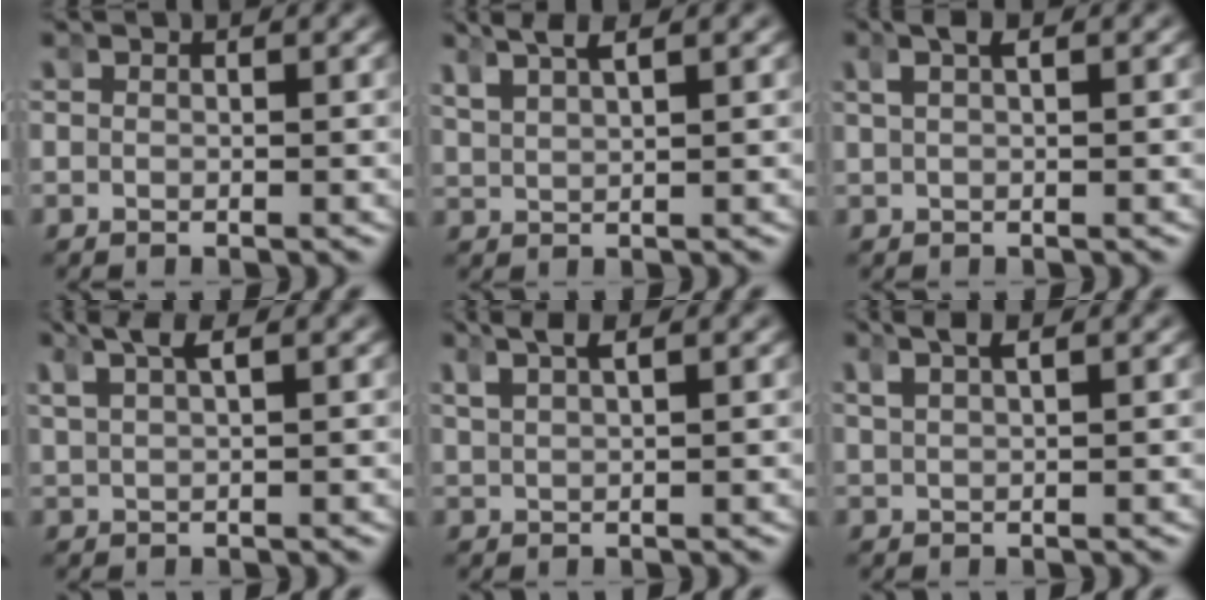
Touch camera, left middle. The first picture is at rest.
{"total": 3.8, "force": [3.3, 0.2, 2.0], "torque": [-0.031, 0.013, 0.063]}
{"total": 1.8, "force": [1.2, -0.4, 1.4], "torque": [-0.014, 0.012, 0.024]}
{"total": 3.6, "force": [2.6, 0.0, 2.5], "torque": [-0.037, 0.013, 0.052]}
{"total": 3.1, "force": [2.4, -0.2, 1.9], "torque": [-0.026, 0.011, 0.050]}
{"total": 2.5, "force": [2.0, -0.4, 1.6], "torque": [-0.019, 0.012, 0.041]}